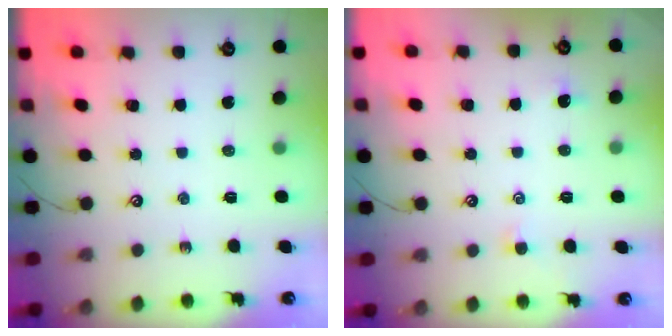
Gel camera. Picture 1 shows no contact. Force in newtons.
{"total": 0.6, "press": 0.5, "slide": 0.4}